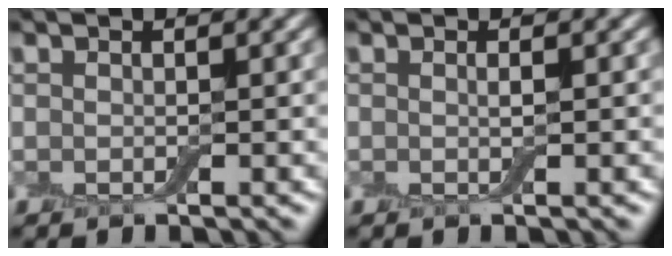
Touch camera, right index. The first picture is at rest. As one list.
[{"total": 0.7, "force": [0.0, 0.1, 0.7], "torque": [-0.011, 0.000, 0.000]}]